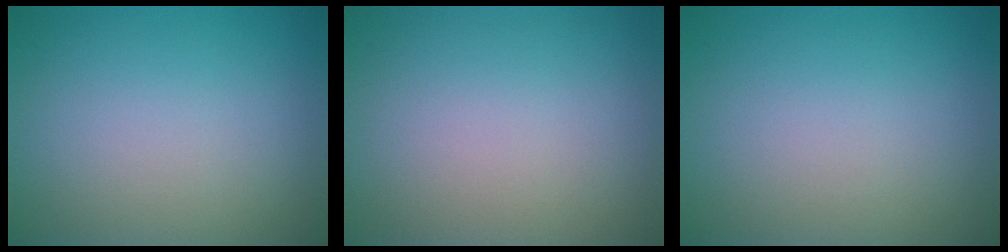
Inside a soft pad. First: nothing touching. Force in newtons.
{"total": 0.0}
{"total": 0.0}